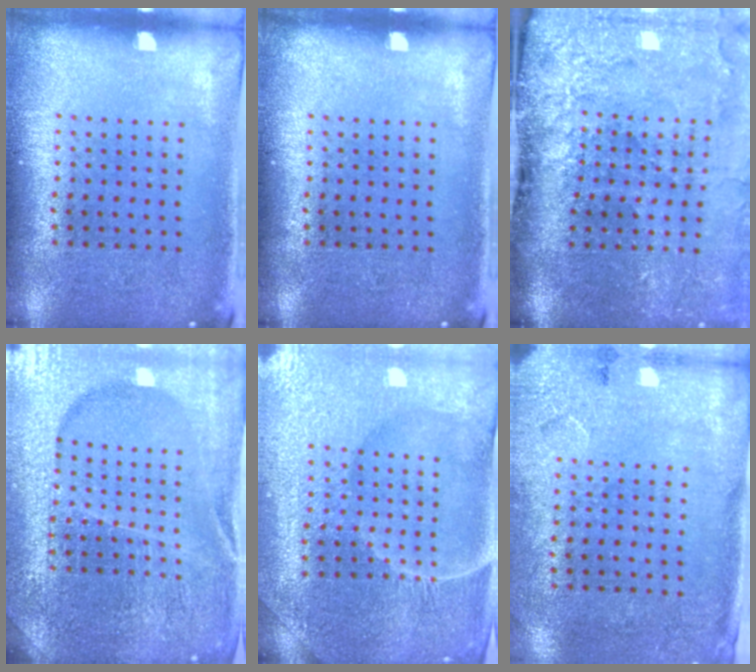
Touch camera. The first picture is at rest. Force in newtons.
{"total": 0.0}
{"total": 4.7, "press": 3.6, "slide": 3.1}
{"total": 5.1, "press": 4.7, "slide": 2.0}
{"total": 4.3, "press": 4.1, "slide": 1.2}
{"total": 2.7, "press": 2.2, "slide": 1.6}